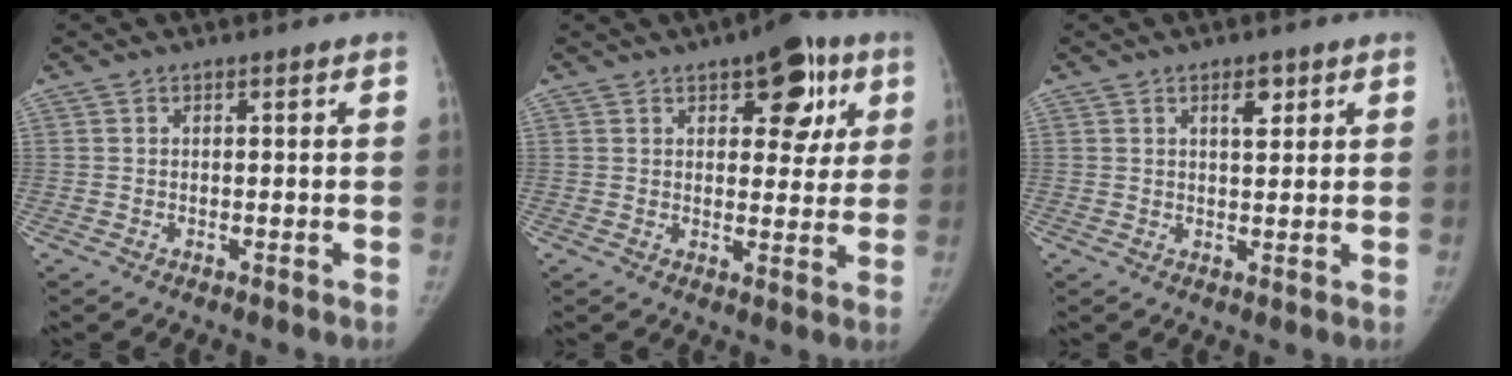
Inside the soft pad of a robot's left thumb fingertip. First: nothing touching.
{"total": 10.9, "force": [5.0, 5.7, 7.8], "torque": [-0.052, -0.008, 0.058]}
{"total": 3.1, "force": [1.6, 1.4, 2.2], "torque": [-0.024, -0.009, 0.026]}